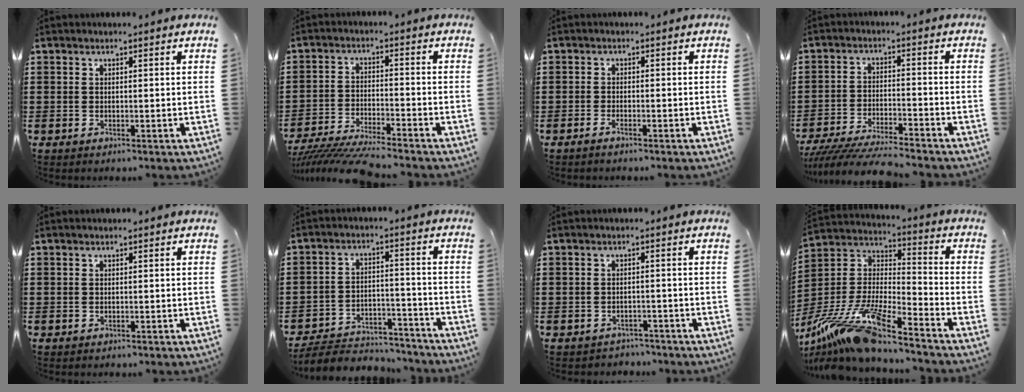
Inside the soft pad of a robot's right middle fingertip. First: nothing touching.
{"total": 6.4, "force": [-6.1, -0.1, 1.9], "torque": [-0.045, -0.014, -0.122]}
{"total": 1.0, "force": [-0.8, 0.1, 0.6], "torque": [-0.012, -0.003, -0.016]}
{"total": 5.9, "force": [-5.6, 0.2, 1.7], "torque": [-0.038, -0.008, -0.112]}
{"total": 0.0}
{"total": 5.5, "force": [-5.3, 1.3, 0.7], "torque": [-0.018, 0.014, -0.109]}
{"total": 1.7, "force": [-1.6, 0.5, -0.2], "torque": [-0.004, 0.002, -0.037]}
{"total": 15.9, "force": [-13.2, 1.0, 8.8], "torque": [-0.192, 0.012, -0.258]}